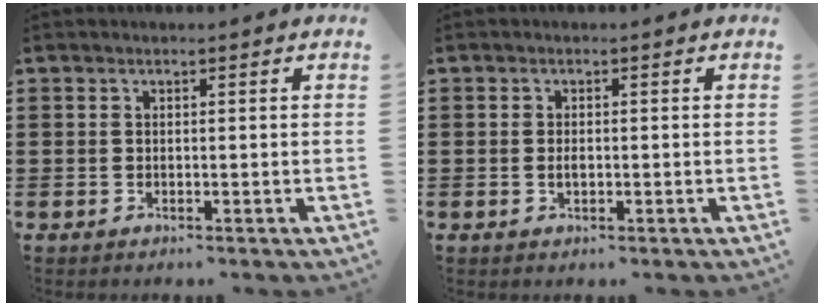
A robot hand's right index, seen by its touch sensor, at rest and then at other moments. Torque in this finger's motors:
{"motor_torque": [1.08, 1.06, 0.07, 0.03]}